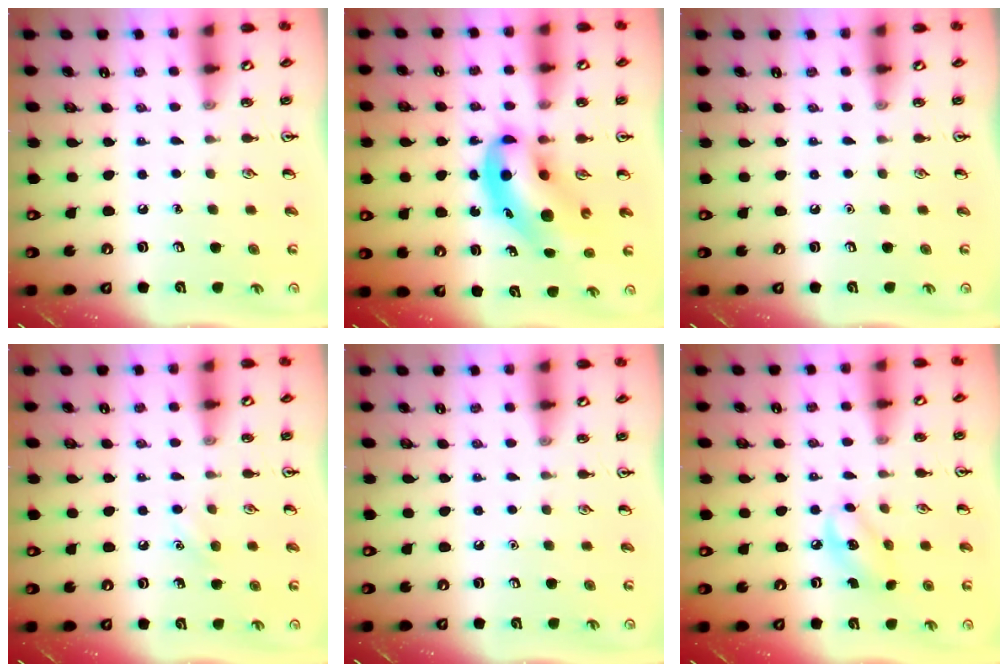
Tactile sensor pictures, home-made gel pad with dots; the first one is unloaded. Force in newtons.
{"total": 10.0, "press": 9.6, "slide": 2.8}
{"total": 0.0}
{"total": 5.9, "press": 5.6, "slide": 1.8}
{"total": 0.0}
{"total": 6.0, "press": 5.9, "slide": 0.9}